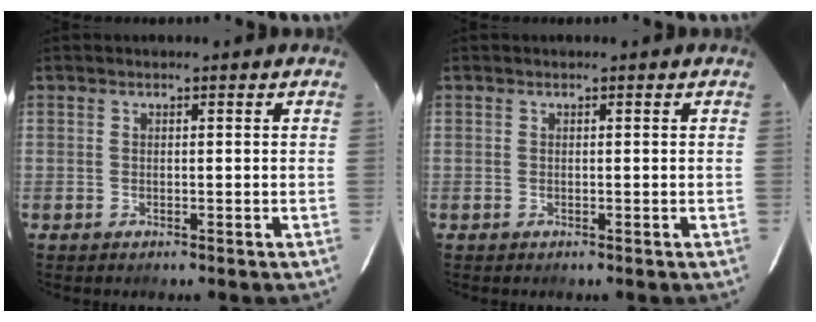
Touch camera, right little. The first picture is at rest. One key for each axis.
{"total": 0.0}